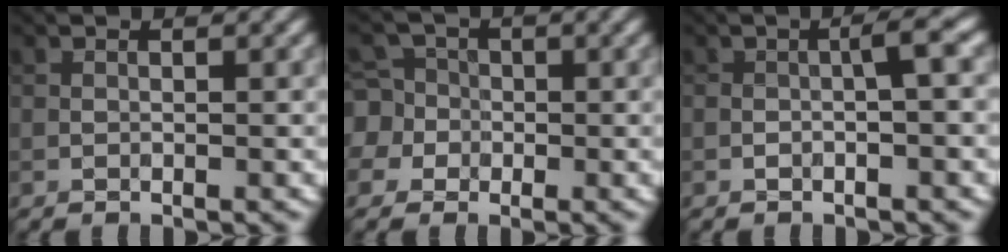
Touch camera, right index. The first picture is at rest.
{"total": 6.0, "force": [-0.5, 5.7, 1.5], "torque": [-0.029, 0.025, -0.041]}
{"total": 1.6, "force": [-0.5, 0.2, 1.5], "torque": [-0.025, 0.009, -0.009]}